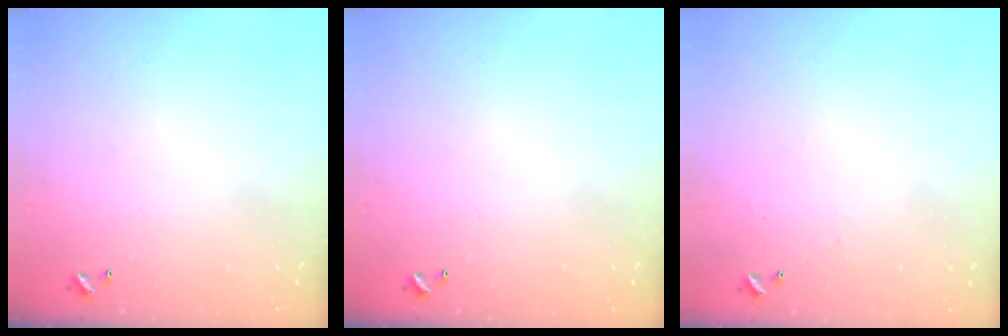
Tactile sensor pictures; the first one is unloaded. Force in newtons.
{"total": 0.0}
{"total": 3.2, "press": 3.1, "slide": 0.3}